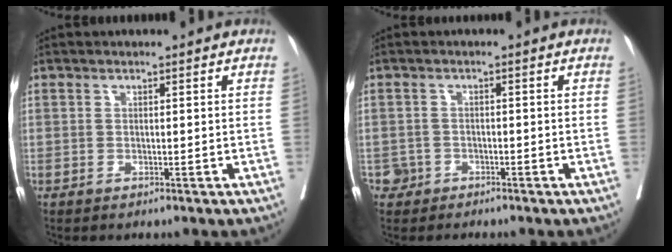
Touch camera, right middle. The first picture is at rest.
{"total": 1.7, "force": [-1.1, 1.2, -0.2], "torque": [0.003, 0.008, -0.022]}